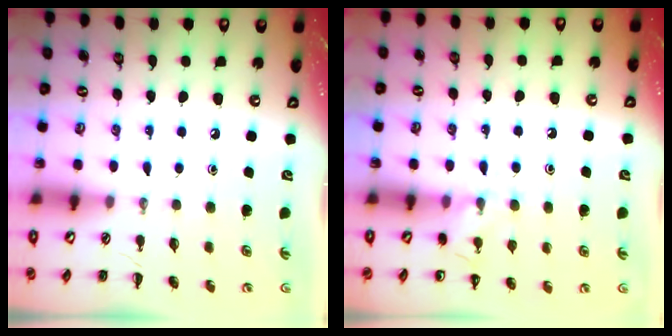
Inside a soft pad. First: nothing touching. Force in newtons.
{"total": 7.4, "press": 7.0, "slide": 2.3}